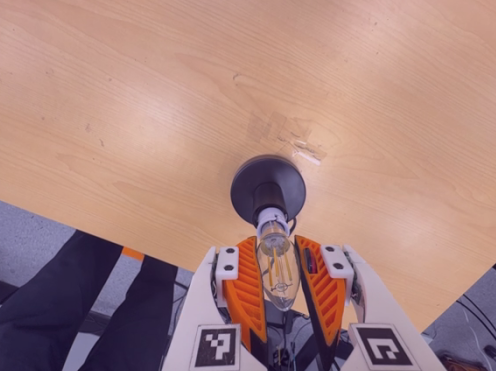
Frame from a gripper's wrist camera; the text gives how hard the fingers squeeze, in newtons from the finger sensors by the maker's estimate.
{"total": 13.0, "left": 13.0, "right": 13.0}